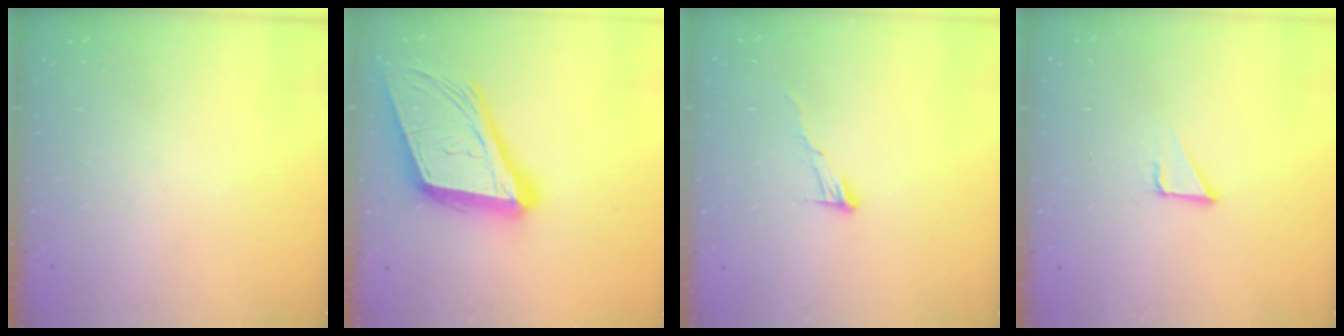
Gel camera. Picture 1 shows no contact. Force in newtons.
{"total": 22.1, "press": 21.7, "slide": 4.6}
{"total": 6.6, "press": 6.6, "slide": 0.5}
{"total": 2.1, "press": 2.1, "slide": 0.0}